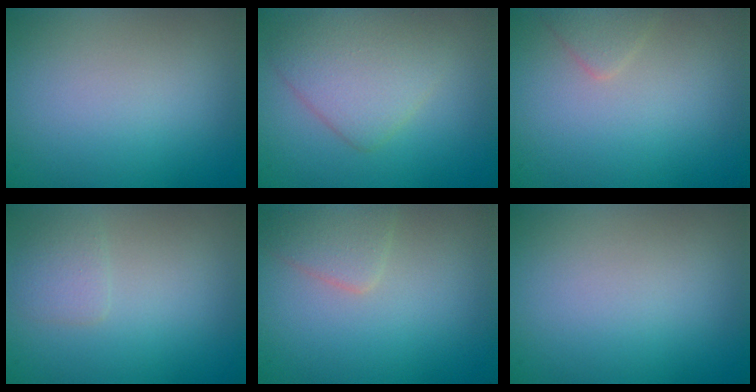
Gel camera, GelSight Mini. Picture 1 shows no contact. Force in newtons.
{"total": 3.9, "press": 3.9, "slide": 0.1}
{"total": 1.3, "press": 1.3, "slide": 0.0}
{"total": 1.3, "press": 1.3, "slide": 0.1}
{"total": 2.2, "press": 2.2, "slide": 0.1}
{"total": 0.0}